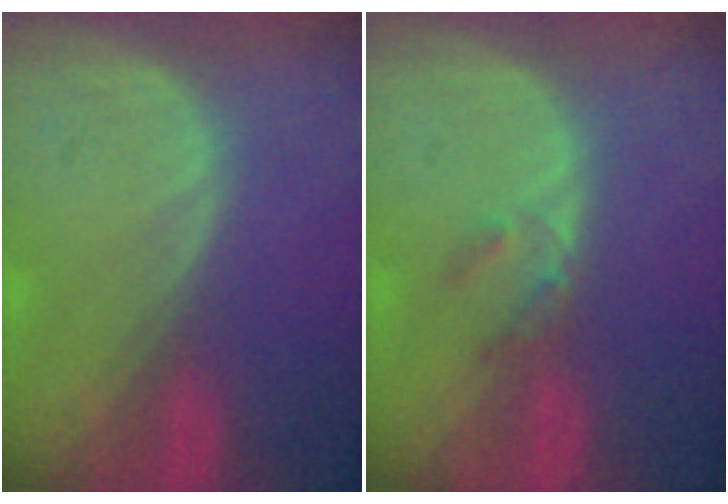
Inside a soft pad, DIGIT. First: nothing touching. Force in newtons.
{"total": 2.3, "press": 2.0, "slide": 1.1}